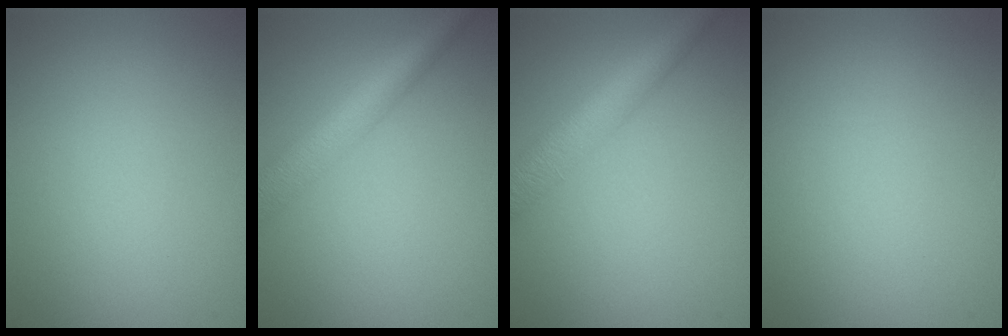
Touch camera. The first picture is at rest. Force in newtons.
{"total": 5.1, "press": 5.1, "slide": 0.1}
{"total": 4.7, "press": 4.7, "slide": 0.1}
{"total": 0.0}